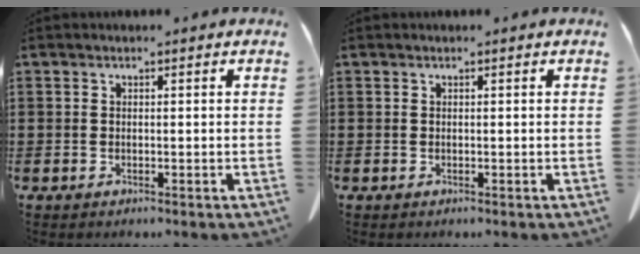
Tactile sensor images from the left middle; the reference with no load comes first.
{"total": 0.0}